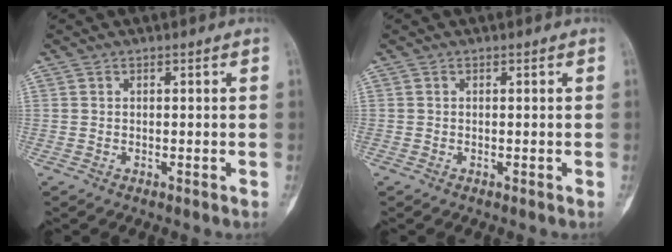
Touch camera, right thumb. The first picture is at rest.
{"total": 0.0}